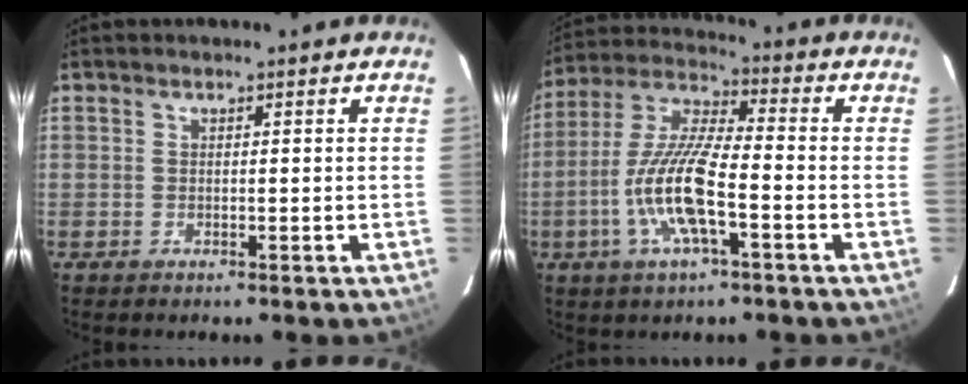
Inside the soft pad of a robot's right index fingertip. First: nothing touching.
{"total": 13.2, "force": [-4.4, 2.8, 12.1], "torque": [-0.253, -0.003, -0.088]}